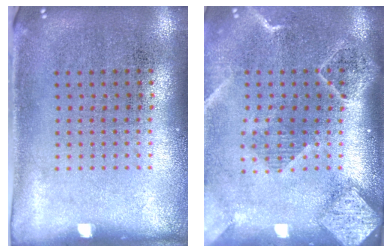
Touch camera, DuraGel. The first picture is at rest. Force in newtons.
{"total": 2.5, "press": 2.0, "slide": 1.5}